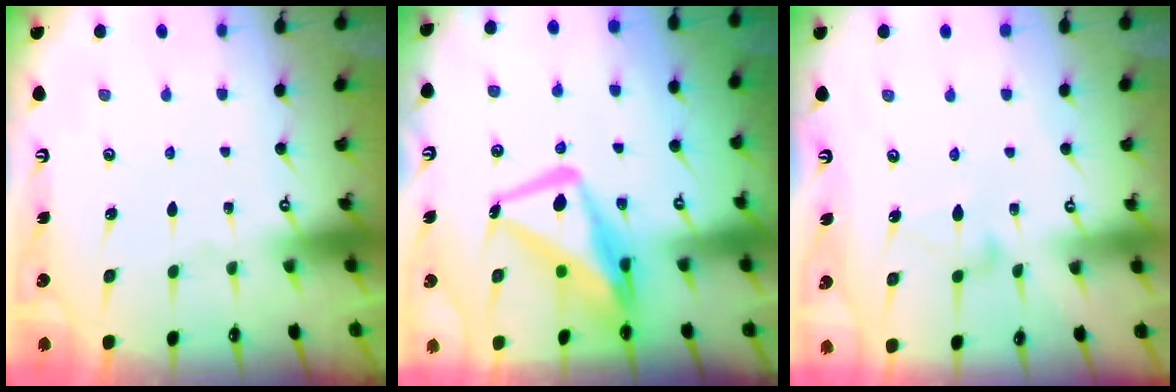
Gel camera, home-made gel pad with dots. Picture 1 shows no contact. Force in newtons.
{"total": 15.3, "press": 15.2, "slide": 1.7}
{"total": 6.9, "press": 6.9, "slide": 0.3}